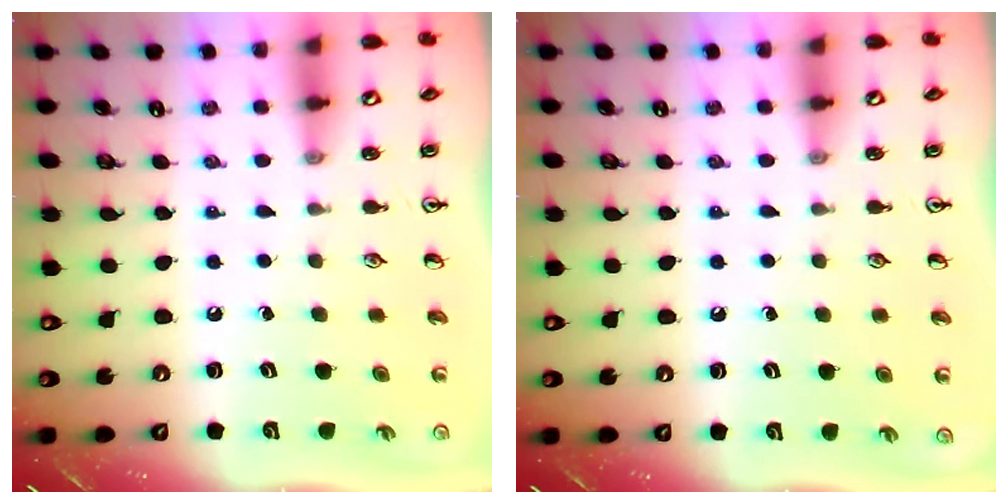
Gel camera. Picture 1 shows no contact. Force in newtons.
{"total": 0.0}